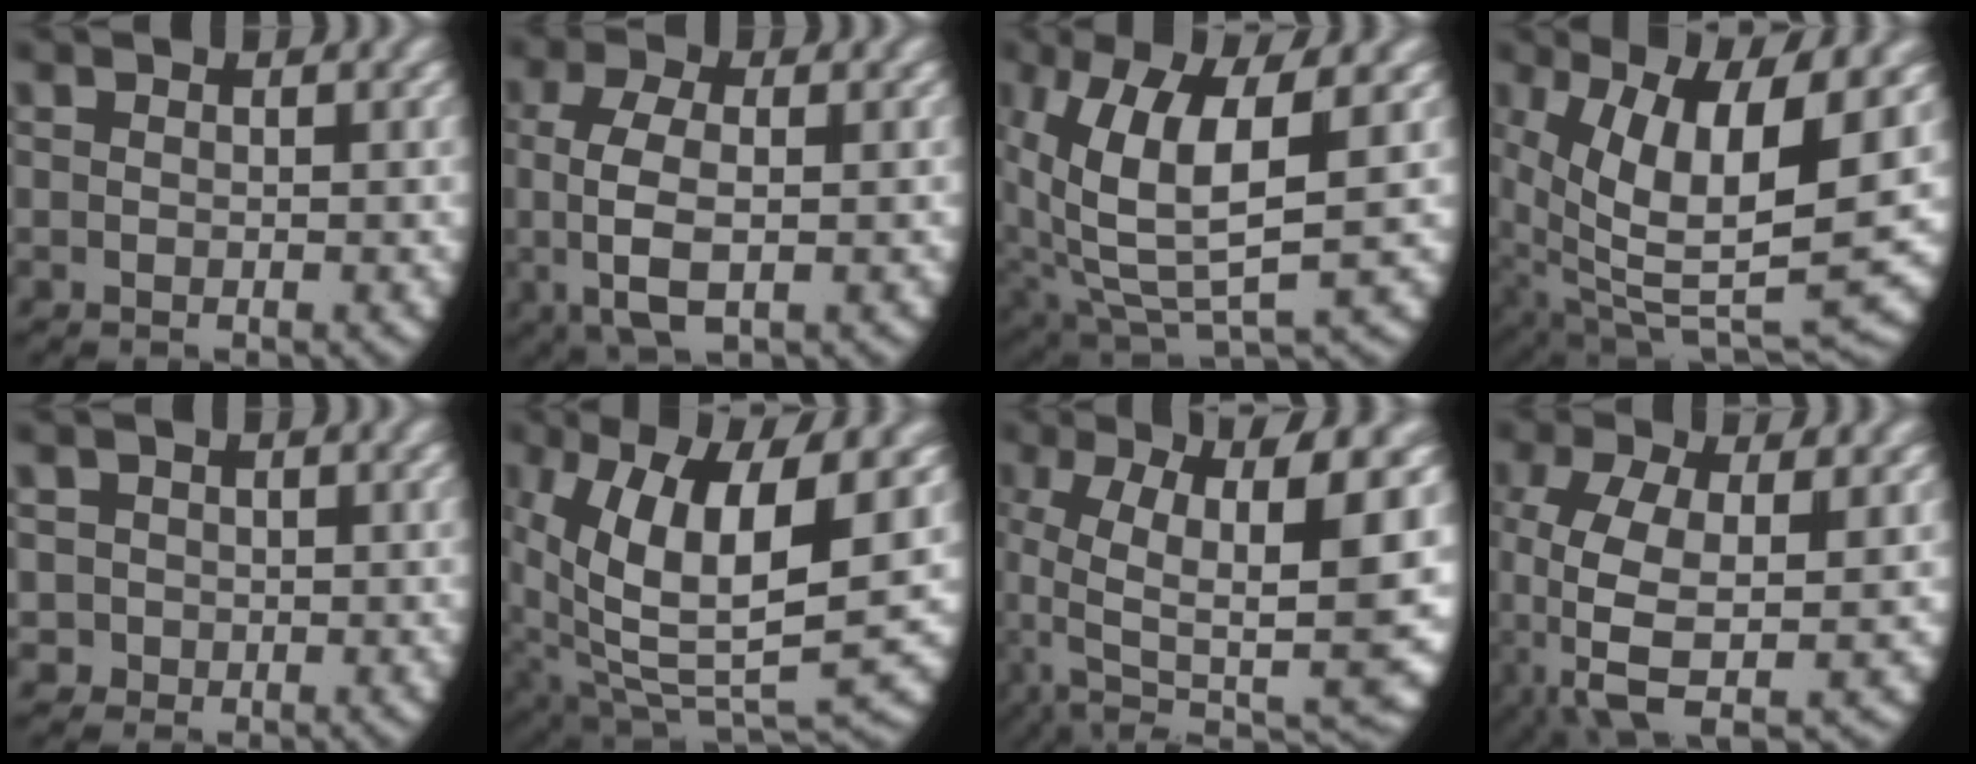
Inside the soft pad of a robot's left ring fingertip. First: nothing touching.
{"total": 4.8, "force": [-0.1, 2.5, 4.1], "torque": [-0.109, -0.015, 0.009]}
{"total": 10.4, "force": [0.9, 6.3, 8.2], "torque": [-0.174, -0.027, 0.031]}
{"total": 15.3, "force": [-0.4, 9.4, 12.1], "torque": [-0.237, -0.057, 0.020]}
{"total": 7.0, "force": [-0.2, 6.7, 2.1], "torque": [-0.075, -0.023, -0.002]}
{"total": 14.1, "force": [0.6, 8.3, 11.4], "torque": [-0.222, -0.046, 0.033]}
{"total": 13.0, "force": [-1.6, 7.0, 10.8], "torque": [-0.195, -0.044, -0.001]}
{"total": 9.6, "force": [-1.5, 6.1, 7.3], "torque": [-0.178, -0.050, -0.002]}